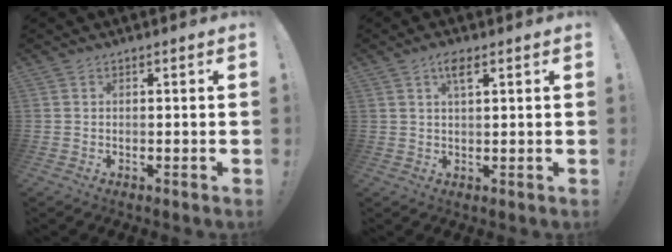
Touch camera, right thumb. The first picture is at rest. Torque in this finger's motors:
{"motor_torque": [0.08, 0.79, 0.24, -0.19, 0.04]}